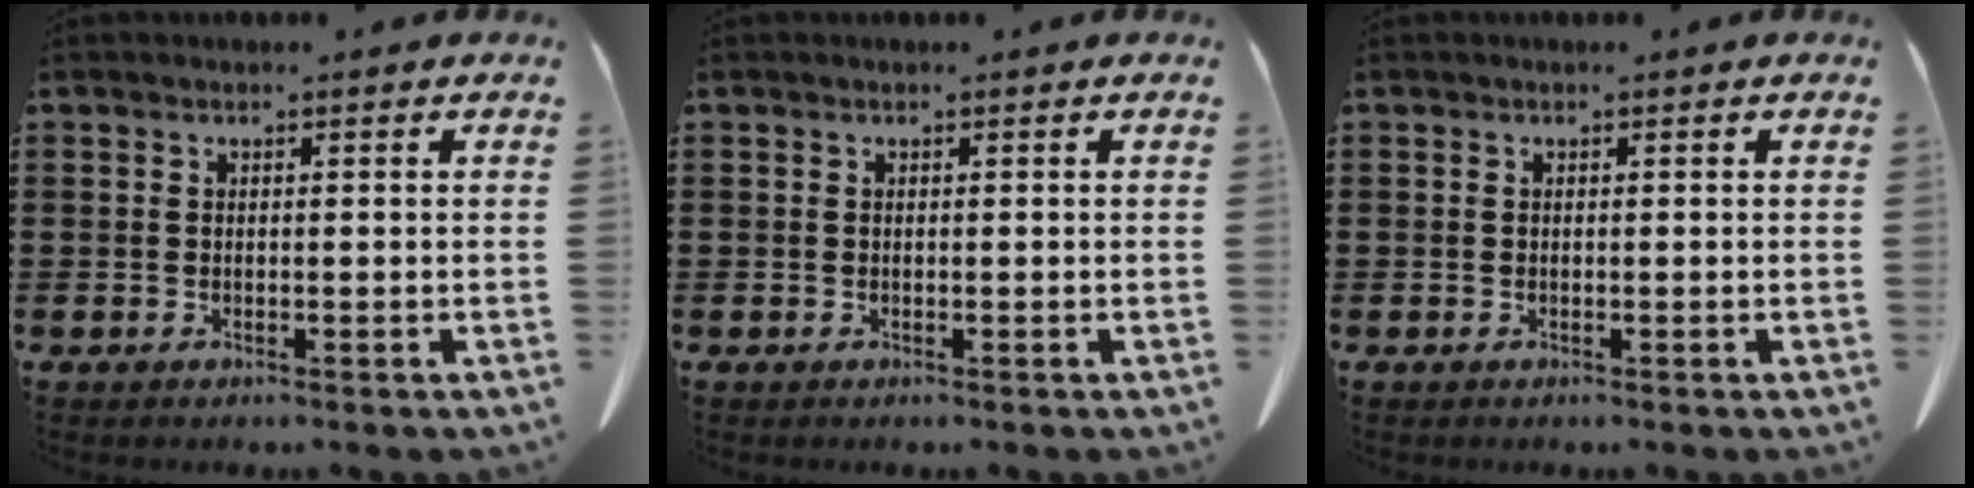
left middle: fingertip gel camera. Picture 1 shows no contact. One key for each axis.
{"total": 0.0}
{"total": 0.0}